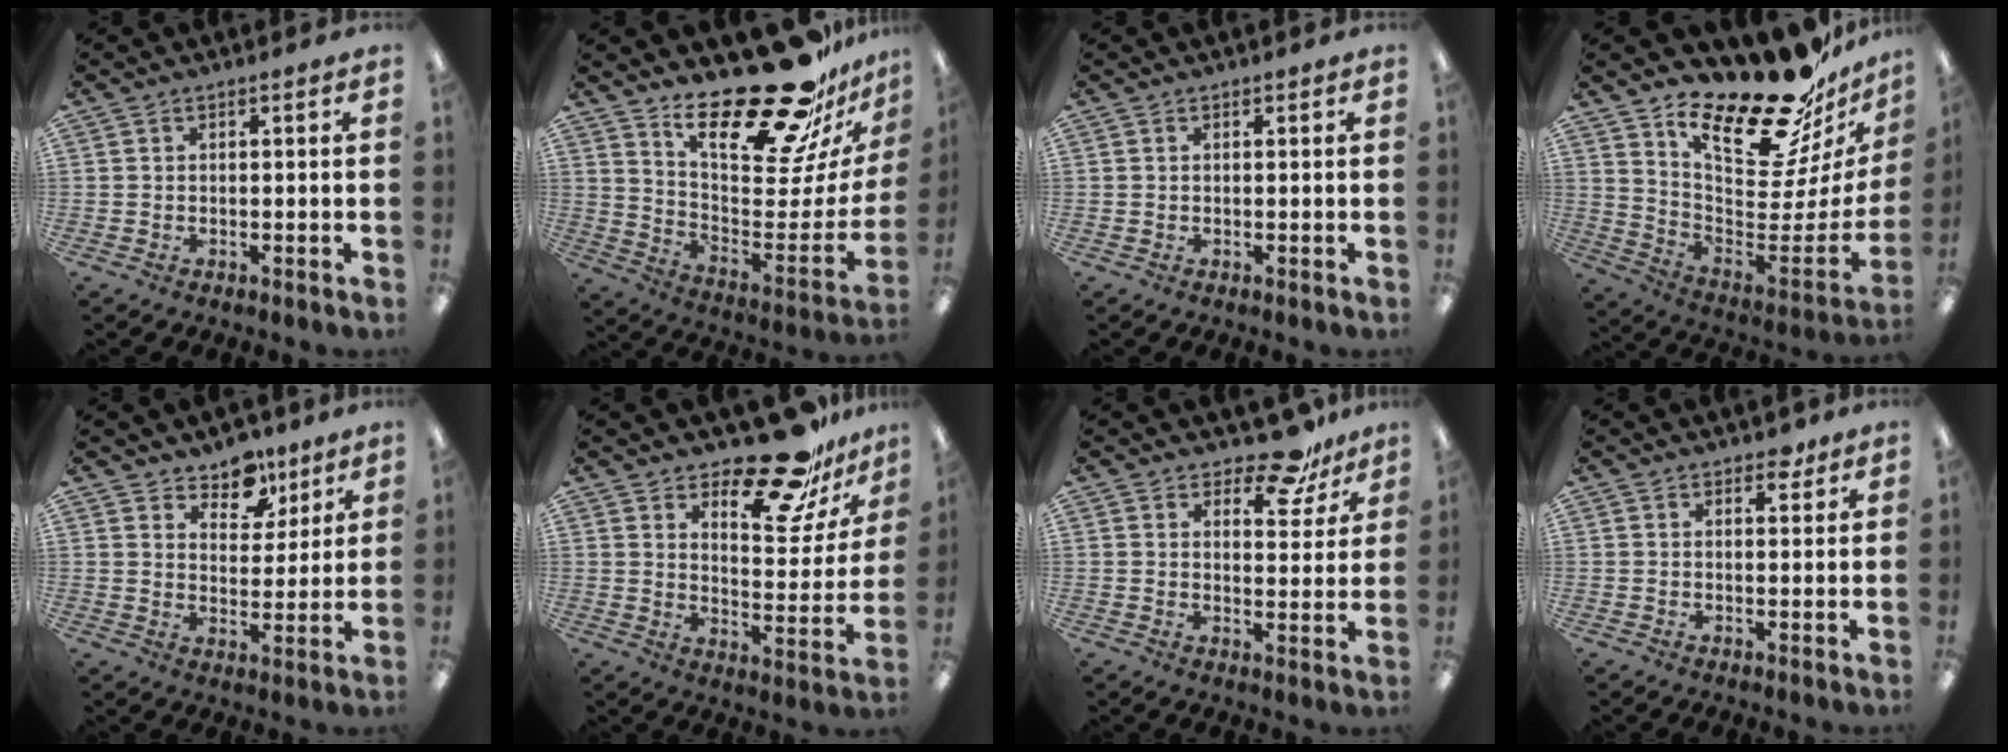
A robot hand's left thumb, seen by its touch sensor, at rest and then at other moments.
{"total": 26.5, "force": [20.3, 8.1, 15.0], "torque": [-0.210, -0.146, 0.338]}
{"total": 0.0}
{"total": 22.9, "force": [18.2, 7.2, 11.8], "torque": [-0.141, -0.157, 0.306]}
{"total": 8.9, "force": [7.0, 5.1, 2.2], "torque": [-0.024, -0.047, 0.125]}
{"total": 19.0, "force": [14.8, 6.6, 9.8], "torque": [-0.141, -0.100, 0.249]}
{"total": 10.2, "force": [8.2, 4.1, 4.4], "torque": [-0.058, -0.053, 0.146]}
{"total": 3.0, "force": [2.2, 1.6, 1.1], "torque": [0.000, -0.007, 0.037]}